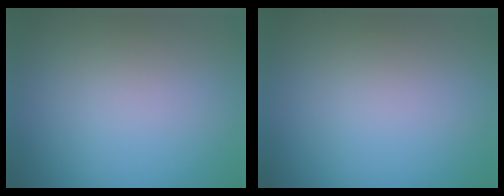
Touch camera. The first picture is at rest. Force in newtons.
{"total": 0.0}